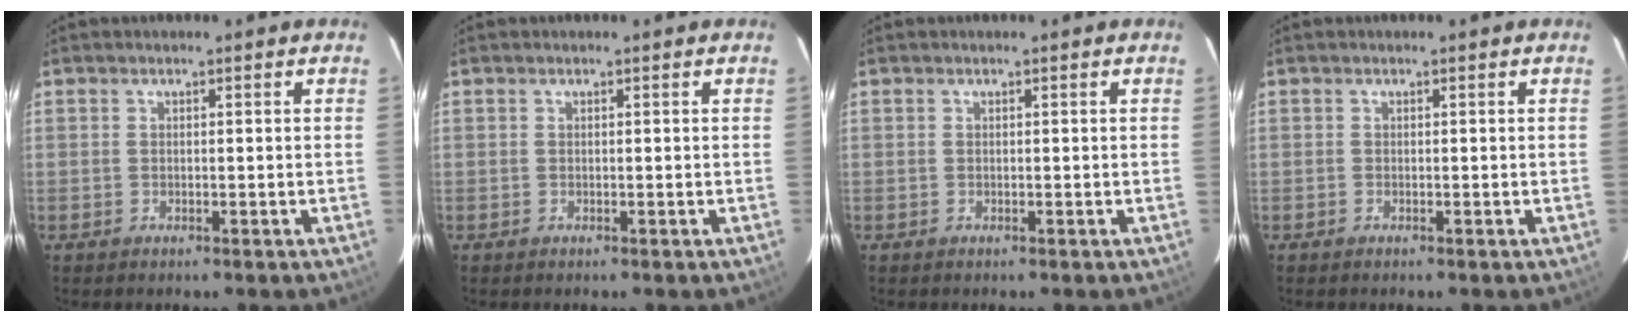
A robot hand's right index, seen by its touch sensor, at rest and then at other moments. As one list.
[{"total": 0.0}, {"total": 0.0}, {"total": 0.0}]